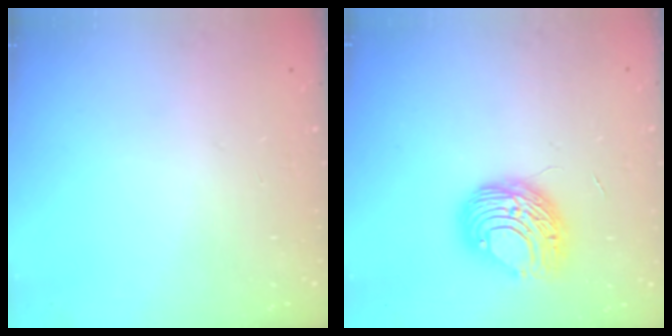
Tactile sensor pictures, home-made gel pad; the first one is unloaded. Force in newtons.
{"total": 9.0, "press": 9.0, "slide": 0.9}